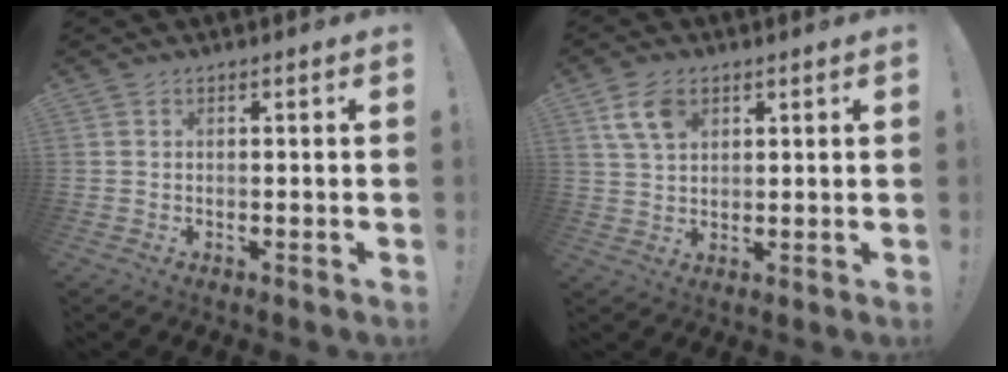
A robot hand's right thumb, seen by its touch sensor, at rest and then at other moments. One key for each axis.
{"total": 7.7, "fx": 3.7, "fy": 4.9, "fz": 4.7, "tx": -0.092, "ty": -0.004, "tz": 0.072}